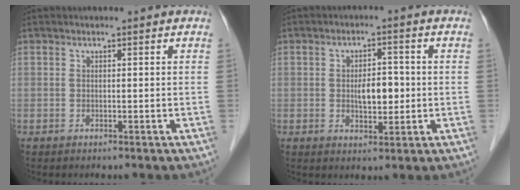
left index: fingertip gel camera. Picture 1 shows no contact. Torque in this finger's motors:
{"motor_torque": [0.28, 0.18, 0.11, 0.06]}